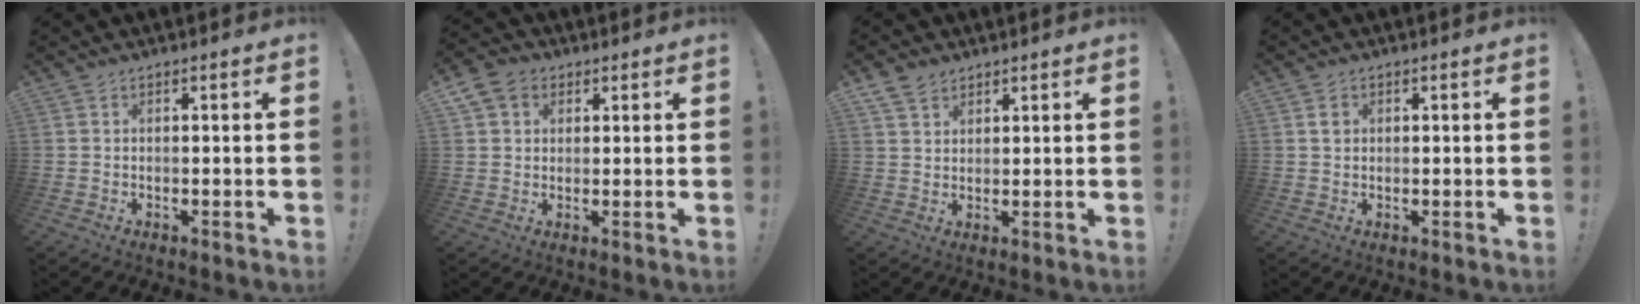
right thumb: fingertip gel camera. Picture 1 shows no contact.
{"total": 6.9, "force": [2.9, 5.6, 2.9], "torque": [-0.050, -0.002, 0.061]}
{"total": 4.7, "force": [3.3, 3.0, 1.6], "torque": [-0.033, -0.011, 0.065]}
{"total": 1.7, "force": [0.6, 1.5, 0.5], "torque": [-0.002, 0.000, 0.009]}